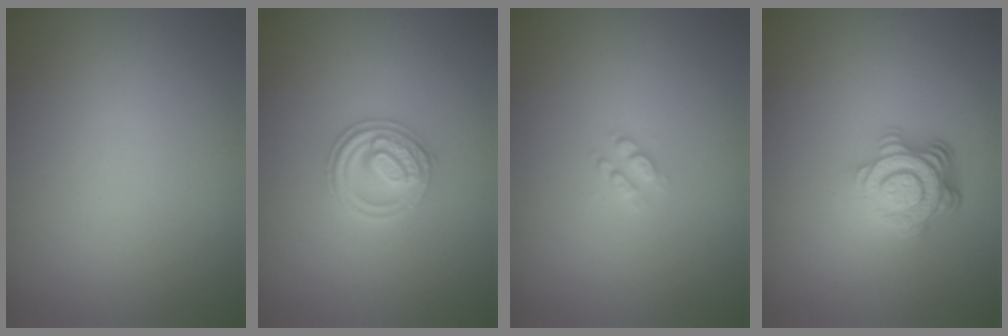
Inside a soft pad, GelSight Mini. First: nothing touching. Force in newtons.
{"total": 2.8, "press": 2.7, "slide": 0.5}
{"total": 1.2, "press": 1.1, "slide": 0.3}
{"total": 5.0, "press": 3.6, "slide": 3.6}